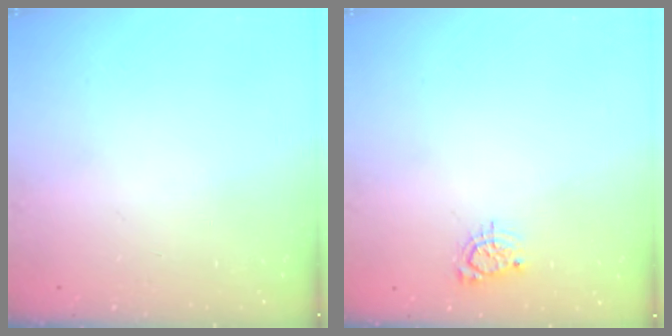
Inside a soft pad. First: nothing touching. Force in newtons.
{"total": 4.6, "press": 4.6, "slide": 0.5}